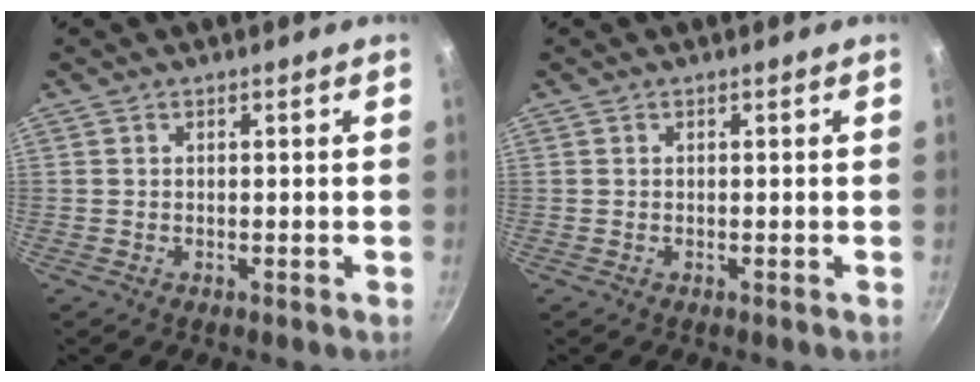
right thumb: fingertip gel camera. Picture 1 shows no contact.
{"total": 0.0}